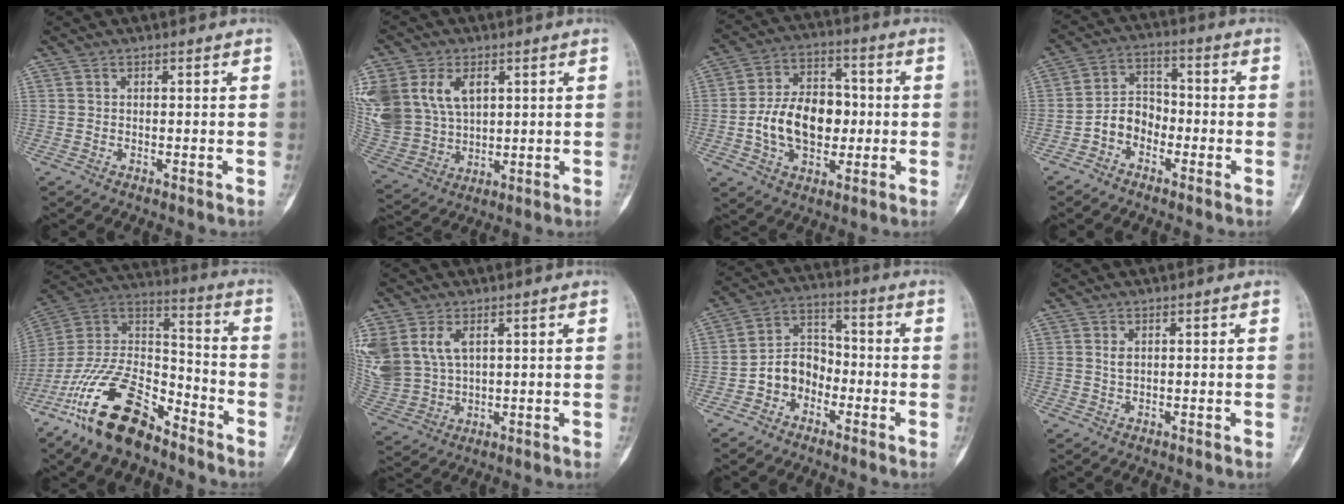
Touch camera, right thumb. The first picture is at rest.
{"total": 21.3, "force": [6.9, 15.4, 12.9], "torque": [-0.312, 0.018, 0.155]}
{"total": 15.3, "force": [-1.3, 10.2, 11.2], "torque": [-0.167, 0.029, -0.020]}
{"total": 6.7, "force": [-2.9, 5.1, 3.3], "torque": [-0.038, 0.037, -0.065]}
{"total": 21.0, "force": [-14.0, 9.1, 12.7], "torque": [-0.240, 0.079, -0.262]}
{"total": 14.3, "force": [4.8, 9.9, 9.1], "torque": [-0.228, 0.001, 0.115]}
{"total": 8.4, "force": [-3.1, 6.6, 4.2], "torque": [-0.047, 0.042, -0.068]}
{"total": 1.3, "force": [0.5, 0.7, 0.9], "torque": [-0.014, 0.000, 0.011]}